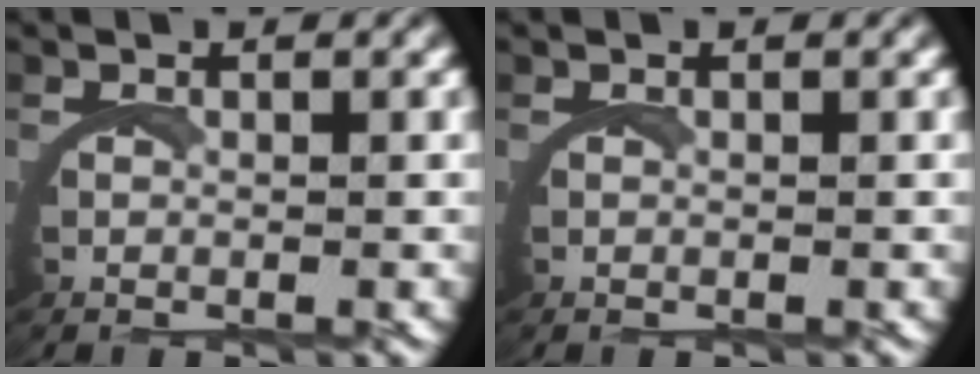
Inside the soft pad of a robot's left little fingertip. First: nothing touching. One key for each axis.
{"total": 0.0}